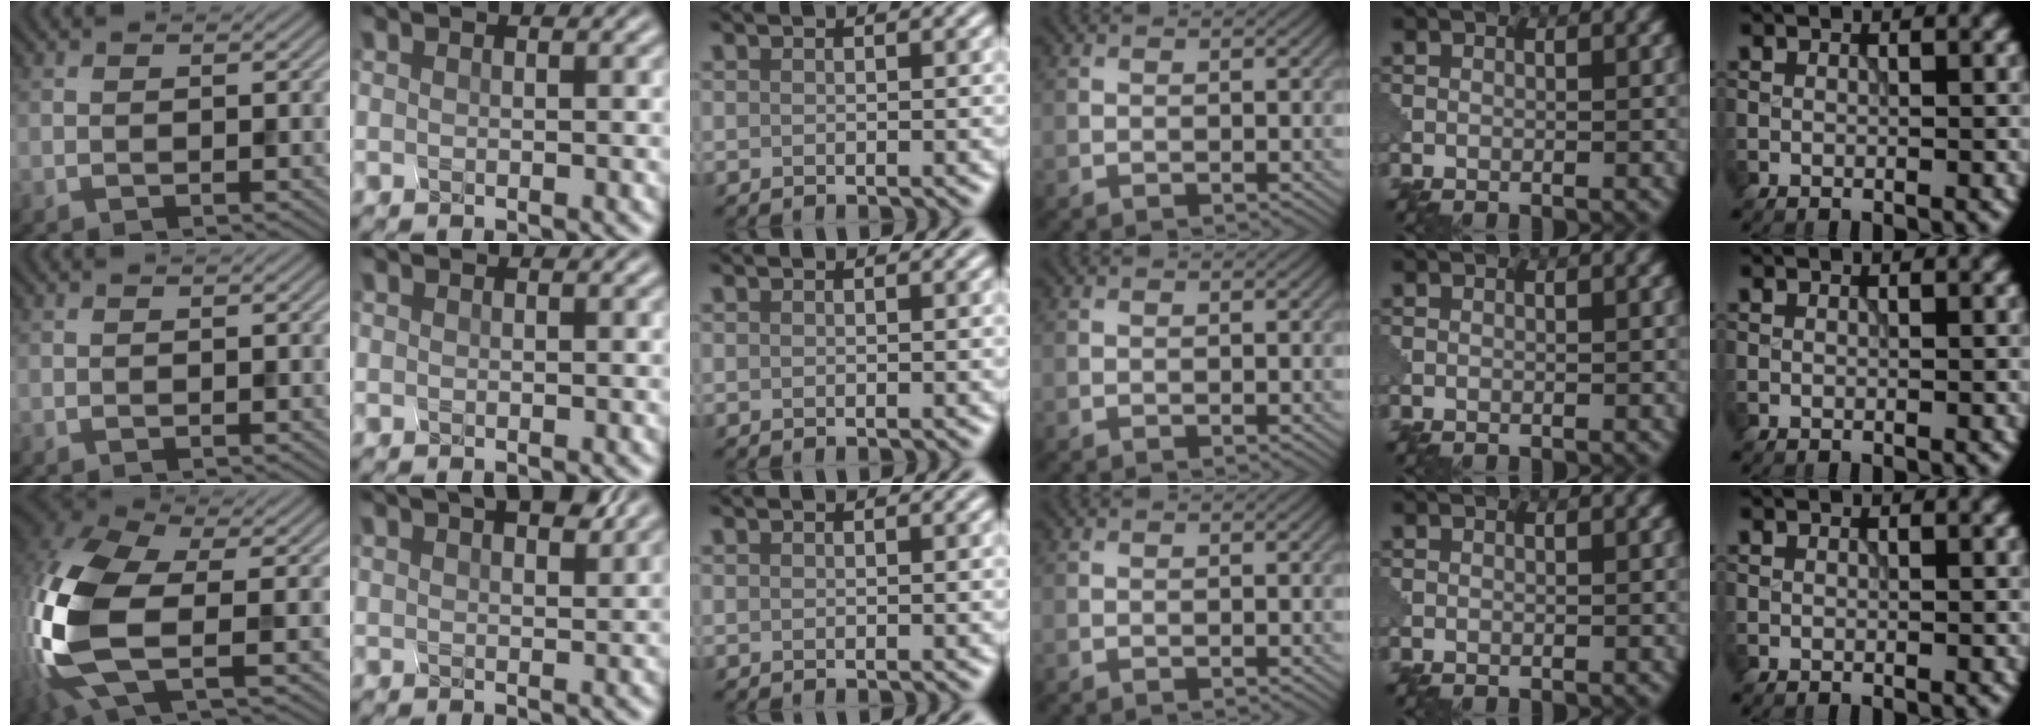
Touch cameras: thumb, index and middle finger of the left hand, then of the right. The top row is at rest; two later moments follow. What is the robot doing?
{"motion": "squeeze", "object": "clothespin"}